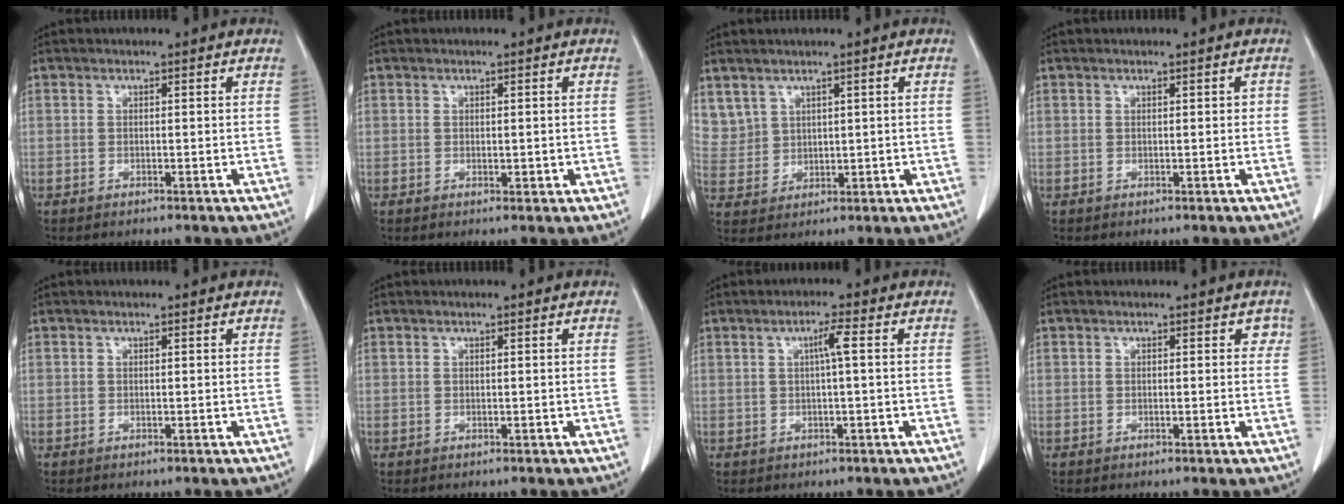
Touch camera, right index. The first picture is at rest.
{"total": 1.0, "force": [0.0, 0.6, 0.7], "torque": [-0.008, -0.002, 0.002]}
{"total": 6.1, "force": [4.0, 4.6, 0.9], "torque": [-0.026, 0.011, 0.096]}
{"total": 0.7, "force": [0.2, 0.4, 0.5], "torque": [-0.005, 0.005, 0.005]}
{"total": 0.0}
{"total": 0.0}
{"total": 2.6, "force": [0.5, -0.3, 2.6], "torque": [-0.046, 0.003, 0.009]}
{"total": 1.5, "force": [0.8, 1.0, 0.7], "torque": [0.010, 0.003, 0.005]}